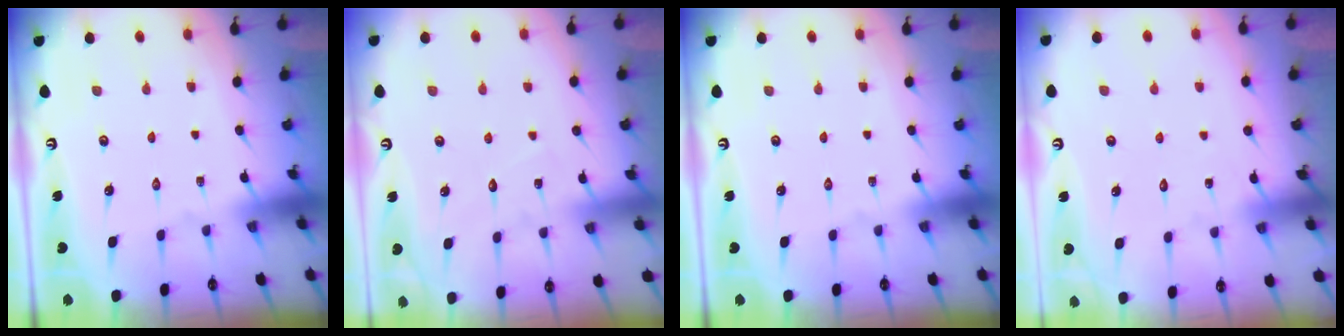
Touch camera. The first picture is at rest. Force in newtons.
{"total": 4.4, "press": 4.4, "slide": 0.4}
{"total": 0.0}
{"total": 4.2, "press": 4.2, "slide": 0.4}